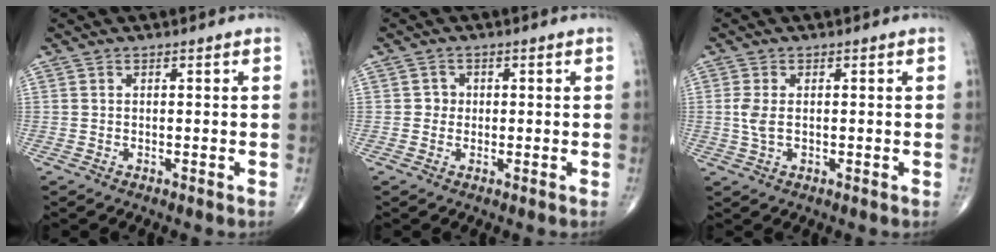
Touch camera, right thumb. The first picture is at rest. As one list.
[{"total": 1.9, "force": [0.0, 1.8, 0.5], "torque": [0.005, 0.006, -0.005]}, {"total": 3.4, "force": [0.0, 1.9, 2.8], "torque": [-0.071, -0.001, 0.001]}]